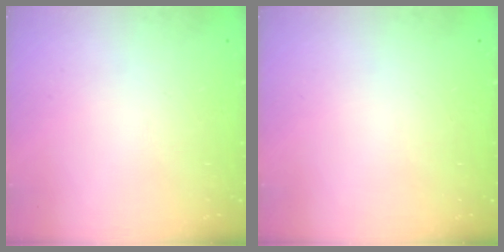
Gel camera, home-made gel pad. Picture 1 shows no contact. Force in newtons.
{"total": 0.0}